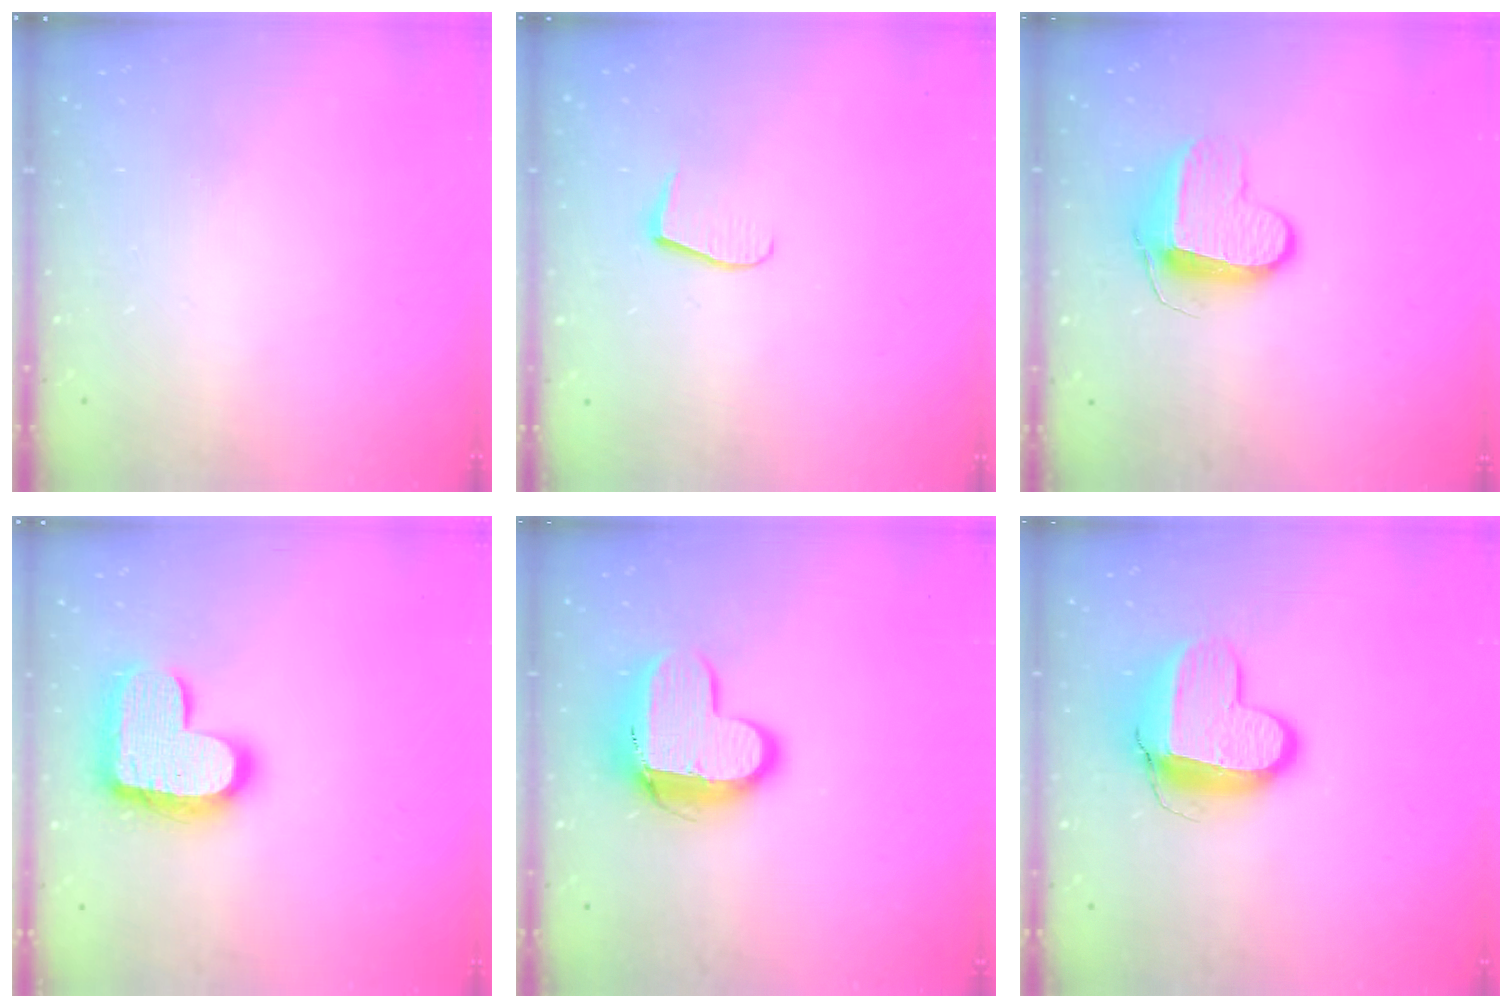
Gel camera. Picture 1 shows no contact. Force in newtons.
{"total": 7.0, "press": 6.9, "slide": 0.5}
{"total": 9.9, "press": 9.9, "slide": 0.3}
{"total": 20.1, "press": 20.1, "slide": 1.3}
{"total": 12.0, "press": 11.9, "slide": 1.1}
{"total": 12.4, "press": 12.3, "slide": 1.3}